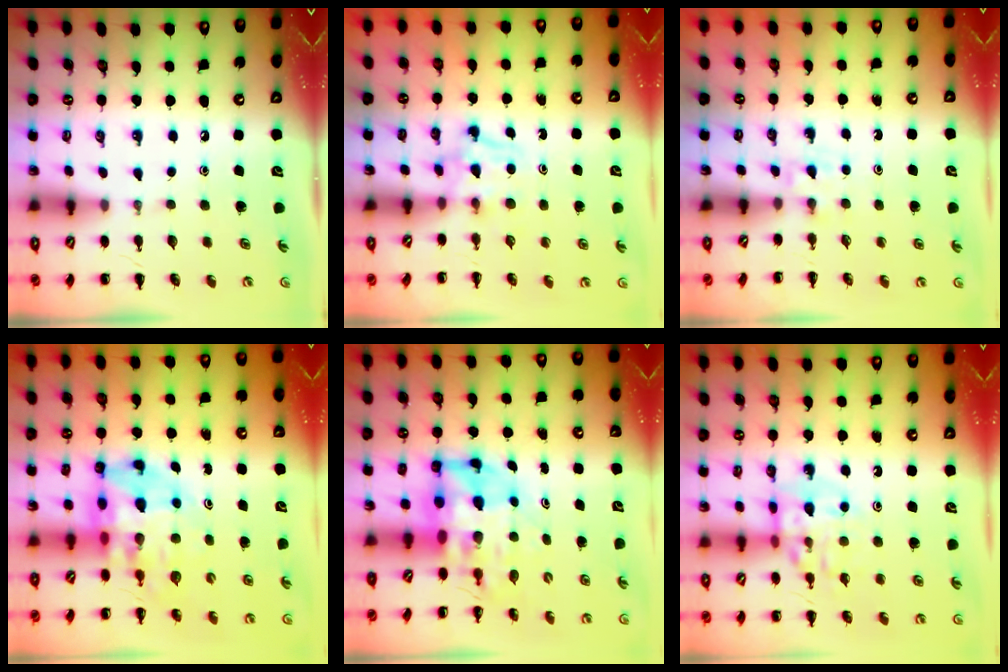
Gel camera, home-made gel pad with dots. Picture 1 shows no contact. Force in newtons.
{"total": 3.4, "press": 3.2, "slide": 1.3}
{"total": 2.2, "press": 2.0, "slide": 0.9}
{"total": 9.9, "press": 9.2, "slide": 3.6}
{"total": 7.5, "press": 7.2, "slide": 2.1}
{"total": 11.9, "press": 11.8, "slide": 1.7}